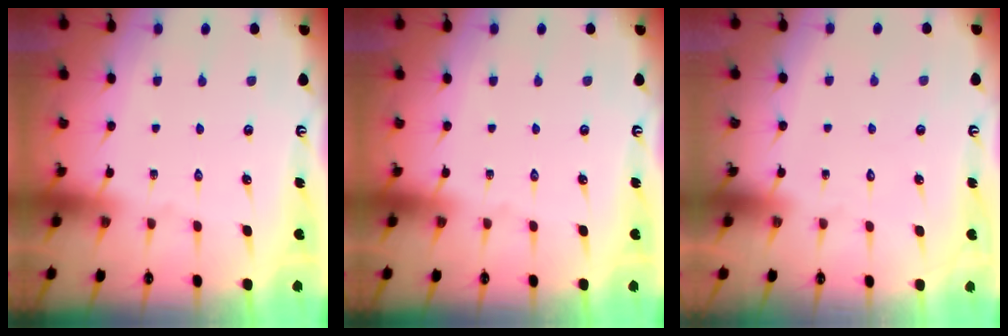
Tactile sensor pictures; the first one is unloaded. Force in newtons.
{"total": 0.0}
{"total": 1.7, "press": 1.7, "slide": 0.1}